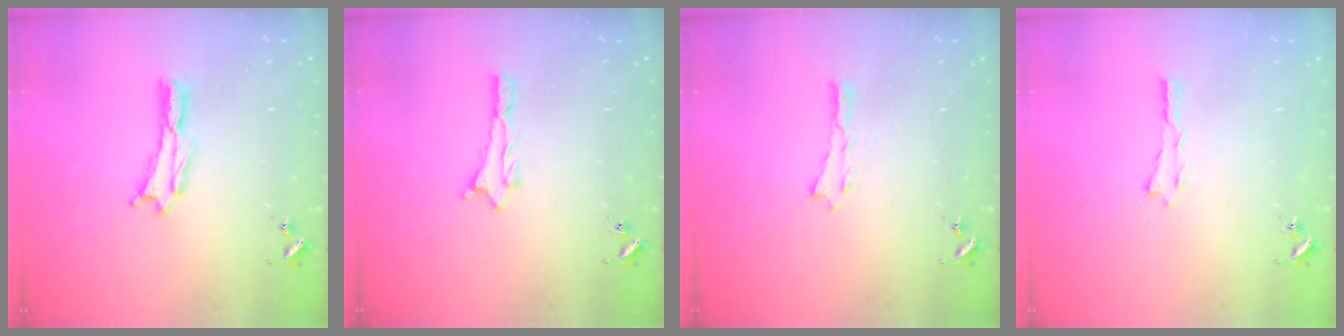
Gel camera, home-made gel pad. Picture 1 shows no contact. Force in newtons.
{"total": 0.9, "press": 0.8, "slide": 0.1}
{"total": 0.0}
{"total": 0.0}